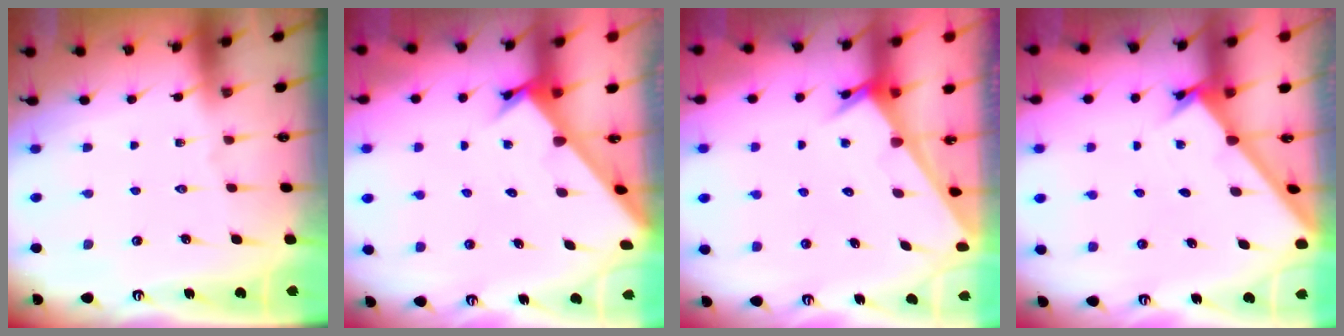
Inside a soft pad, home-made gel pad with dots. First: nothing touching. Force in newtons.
{"total": 2.1, "press": 2.1, "slide": 0.2}
{"total": 2.6, "press": 2.6, "slide": 0.1}
{"total": 1.7, "press": 1.7, "slide": 0.1}